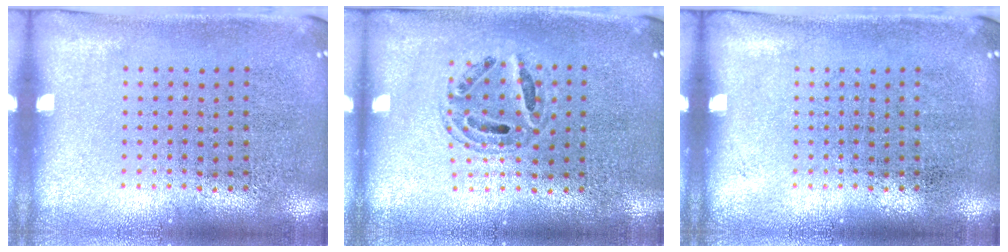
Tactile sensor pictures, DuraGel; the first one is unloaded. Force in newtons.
{"total": 0.8, "press": 0.7, "slide": 0.2}
{"total": 0.0}